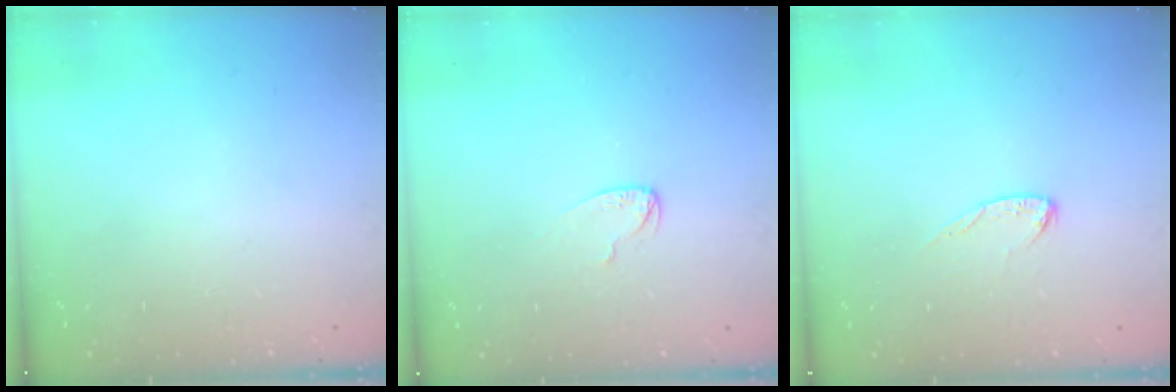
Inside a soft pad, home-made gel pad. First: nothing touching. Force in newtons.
{"total": 3.7, "press": 3.6, "slide": 0.3}
{"total": 5.8, "press": 5.8, "slide": 0.4}